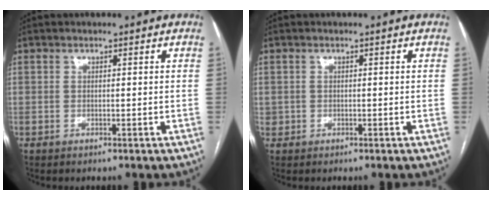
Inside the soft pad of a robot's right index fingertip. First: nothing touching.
{"total": 0.7, "force": [0.0, 0.7, 0.0], "torque": [0.007, 0.005, 0.000]}